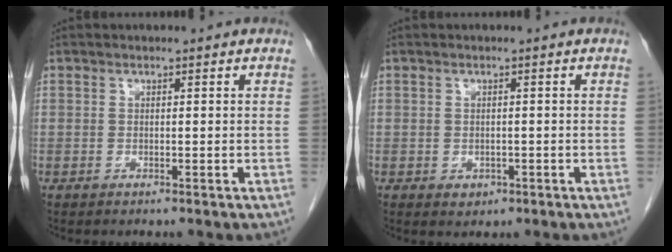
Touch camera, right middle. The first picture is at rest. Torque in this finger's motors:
{"motor_torque": [0.31, -0.41, 0.02, 0.01]}